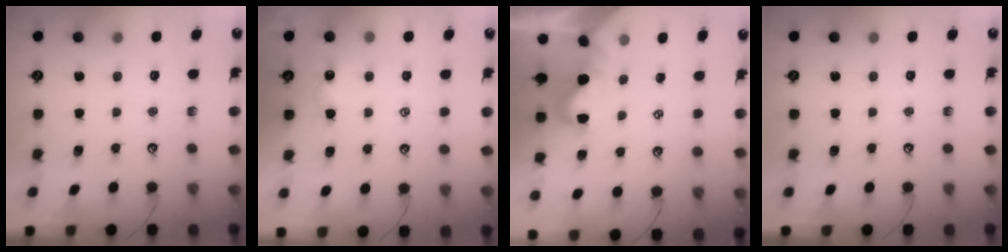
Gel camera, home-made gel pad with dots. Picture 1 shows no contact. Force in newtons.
{"total": 0.6, "press": 0.3, "slide": 0.6}
{"total": 1.1, "press": 0.9, "slide": 0.6}
{"total": 0.0}